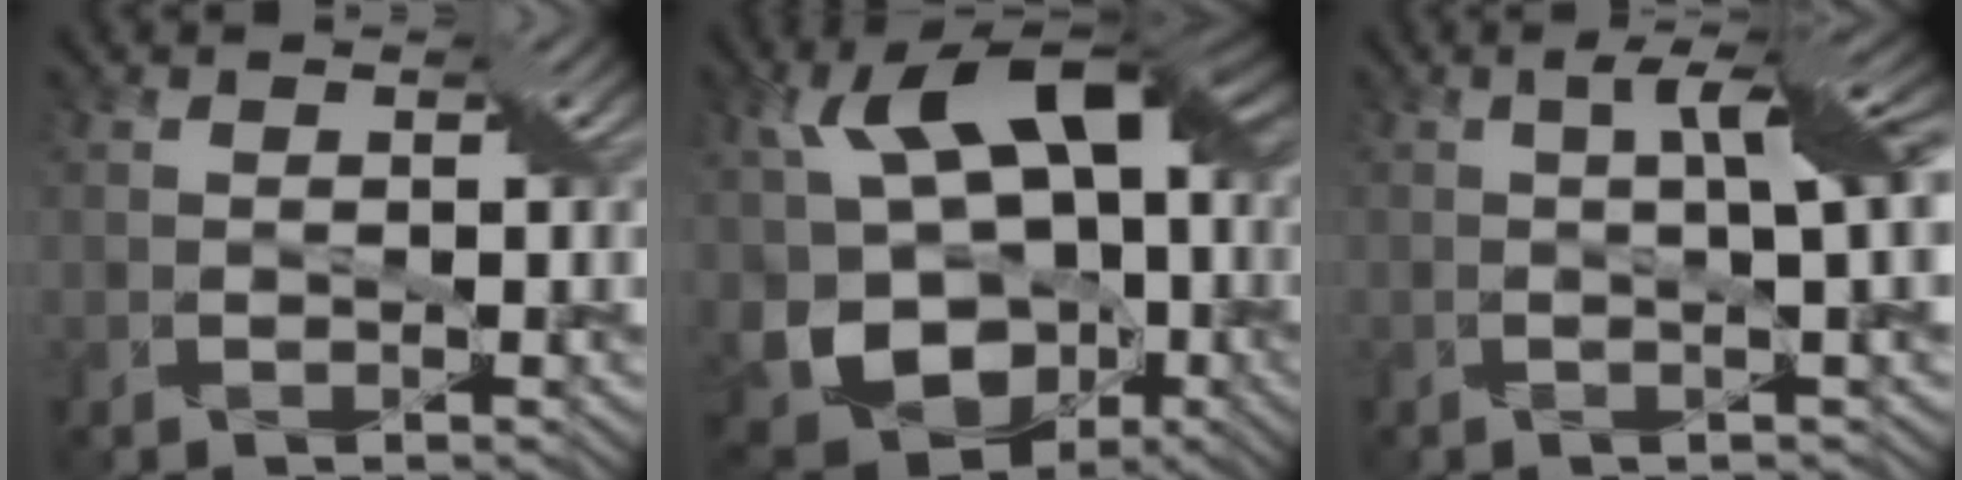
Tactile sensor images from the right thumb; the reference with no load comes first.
{"total": 19.0, "force": [0.3, 13.4, 13.5], "torque": [-0.265, -0.003, 0.017]}
{"total": 7.7, "force": [0.8, 1.4, 7.5], "torque": [-0.098, 0.021, 0.009]}